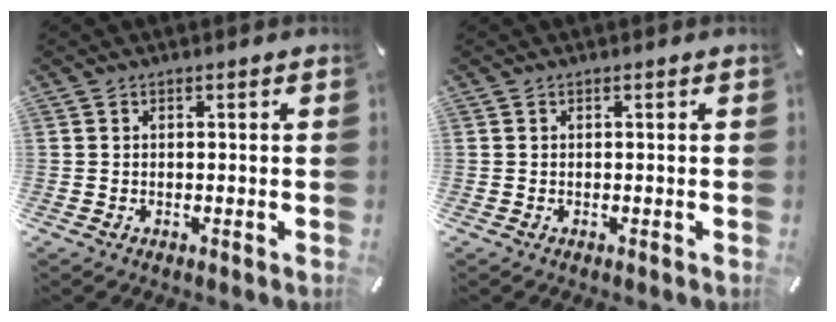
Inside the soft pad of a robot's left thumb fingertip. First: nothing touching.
{"total": 0.0}